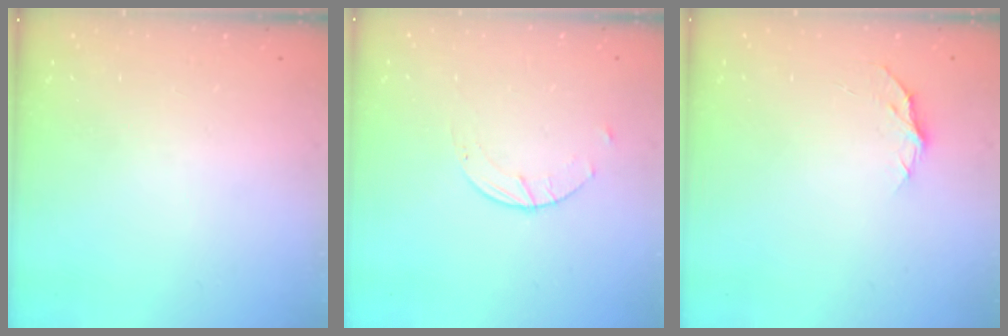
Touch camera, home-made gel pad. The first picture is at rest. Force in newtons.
{"total": 2.0, "press": 2.0, "slide": 0.3}
{"total": 5.1, "press": 5.1, "slide": 0.2}